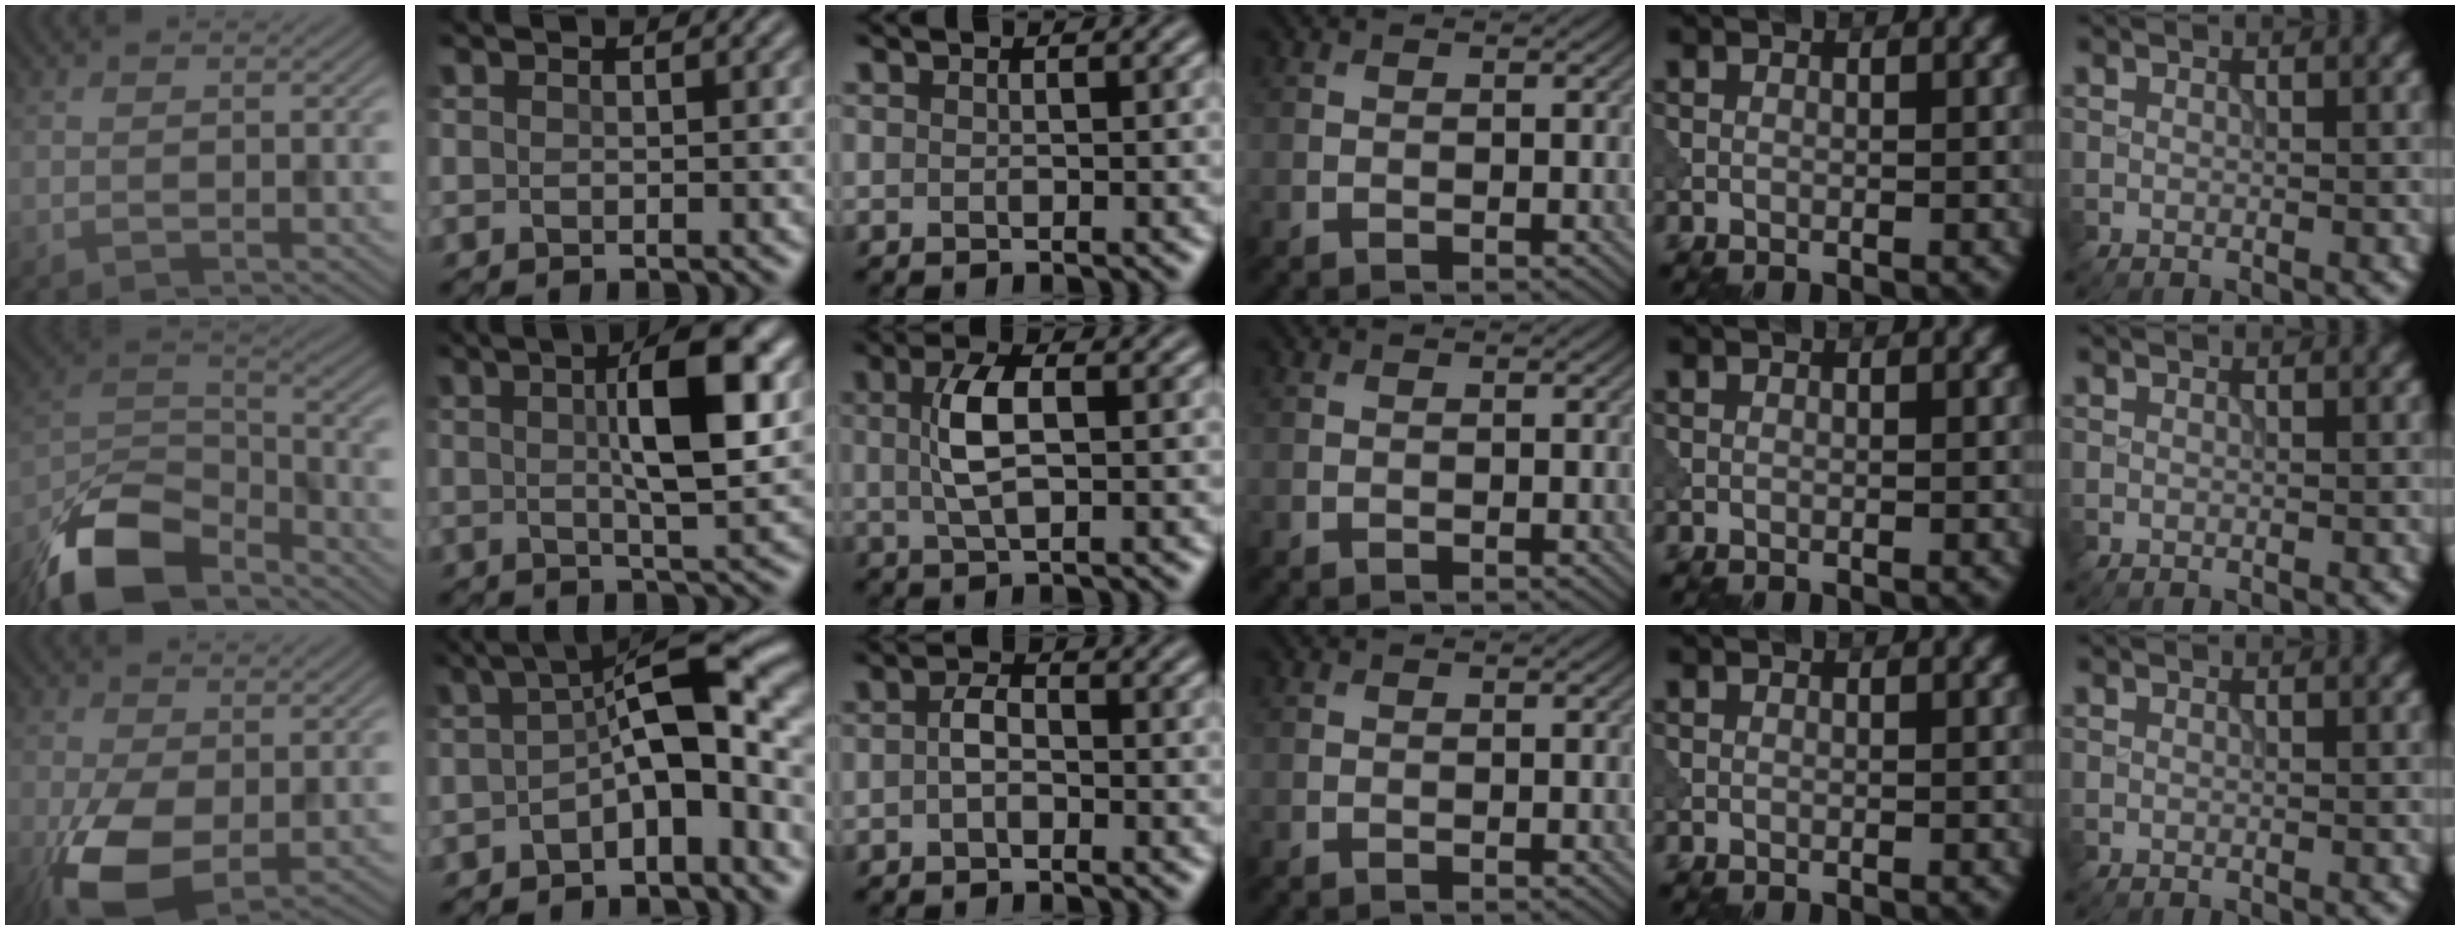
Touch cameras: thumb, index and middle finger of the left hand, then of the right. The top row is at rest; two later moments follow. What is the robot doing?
{"motion": "shake", "object": "bell"}